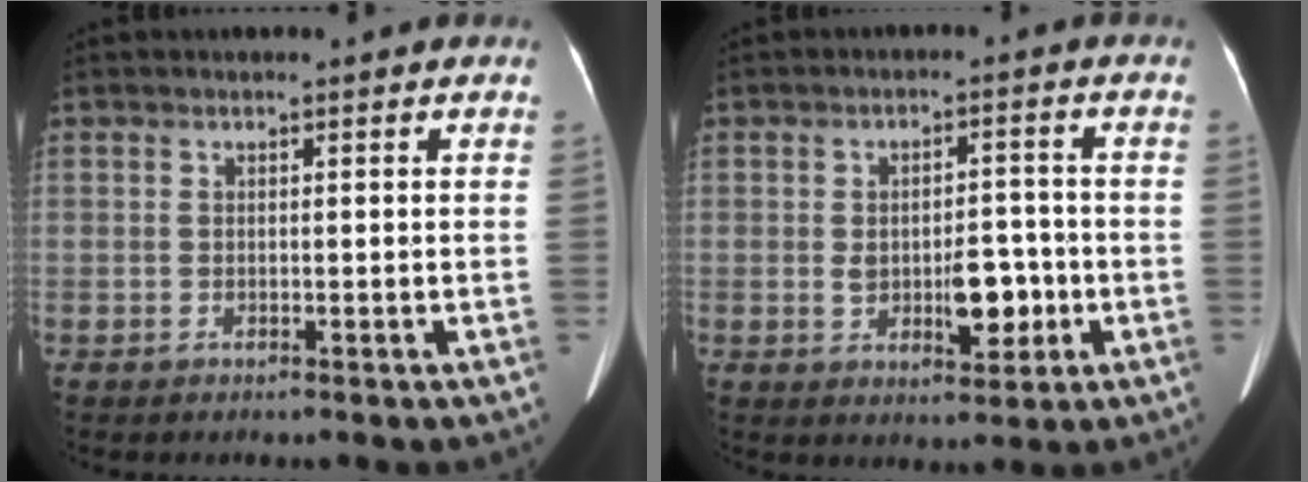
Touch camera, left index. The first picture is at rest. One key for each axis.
{"total": 6.7, "fx": -1.3, "fy": 3.0, "fz": 5.8, "tx": -0.087, "ty": 0.002, "tz": -0.012}